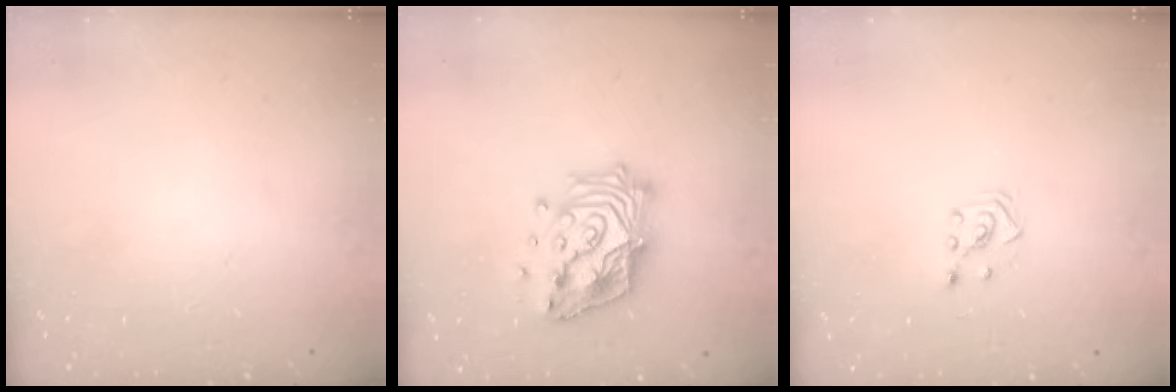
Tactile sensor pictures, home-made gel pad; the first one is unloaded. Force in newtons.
{"total": 18.8, "press": 18.7, "slide": 1.6}
{"total": 2.3, "press": 2.2, "slide": 0.7}